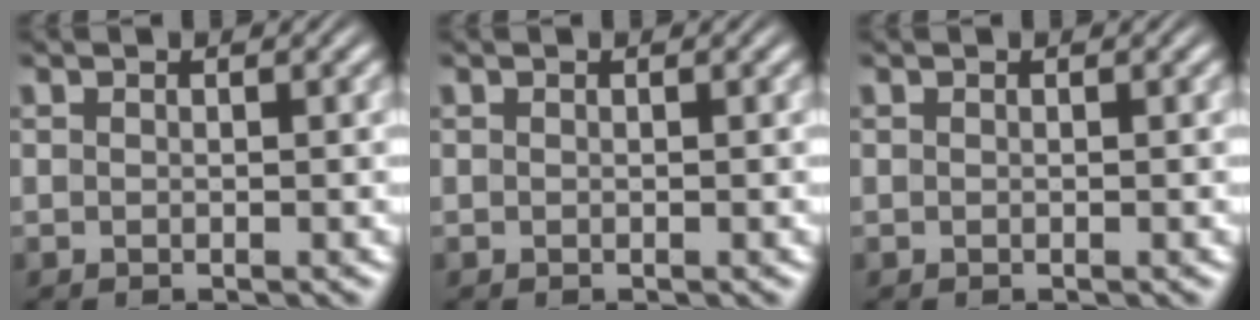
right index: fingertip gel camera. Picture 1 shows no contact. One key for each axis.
{"total": 0.0}
{"total": 0.0}